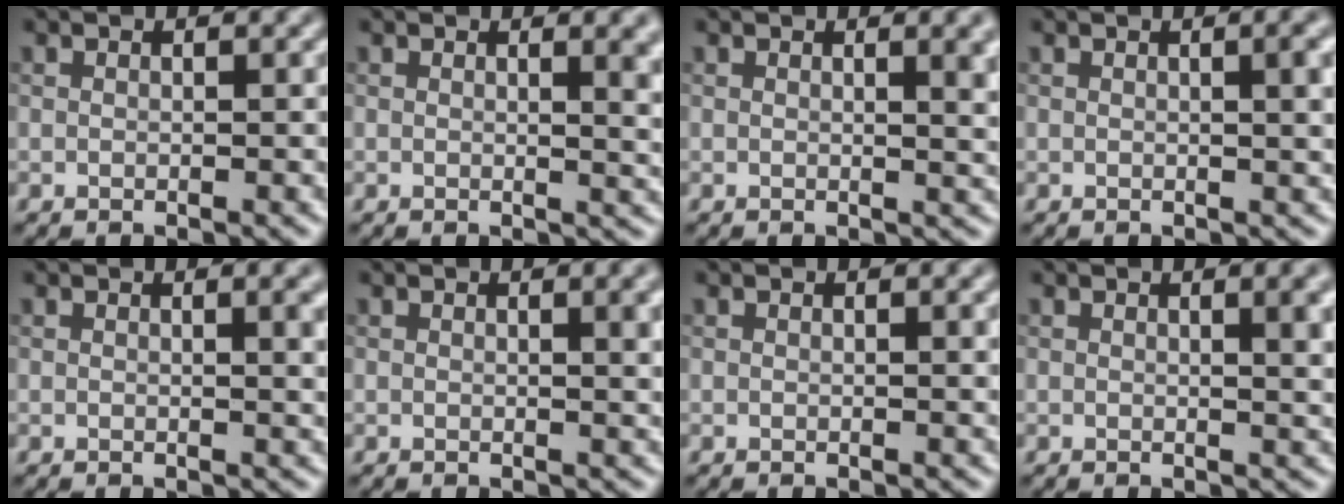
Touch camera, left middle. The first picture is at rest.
{"total": 3.7, "force": [1.3, 1.4, 3.2], "torque": [-0.024, 0.002, 0.015]}
{"total": 3.6, "force": [1.2, 1.3, 3.1], "torque": [-0.025, 0.004, 0.013]}
{"total": 3.6, "force": [0.7, 1.2, 3.3], "torque": [-0.033, 0.009, 0.008]}
{"total": 2.8, "force": [0.8, 0.9, 2.5], "torque": [-0.020, 0.004, 0.007]}
{"total": 3.1, "force": [1.0, 1.0, 2.7], "torque": [-0.023, 0.005, 0.011]}
{"total": 0.8, "force": [0.3, 0.2, 0.7], "torque": [-0.006, 0.002, 0.002]}
{"total": 4.0, "force": [1.2, 1.4, 3.5], "torque": [-0.032, 0.007, 0.013]}